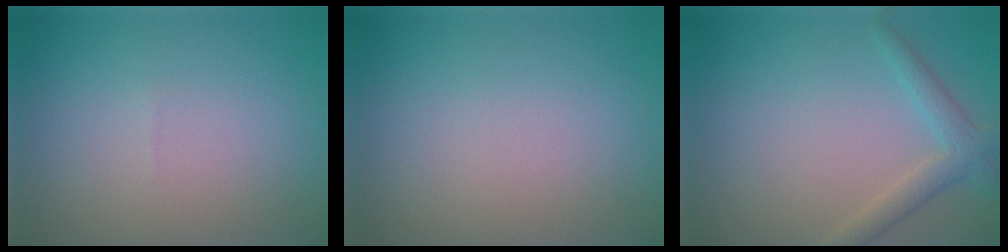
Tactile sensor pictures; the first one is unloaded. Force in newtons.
{"total": 0.0}
{"total": 2.6, "press": 2.5, "slide": 0.1}